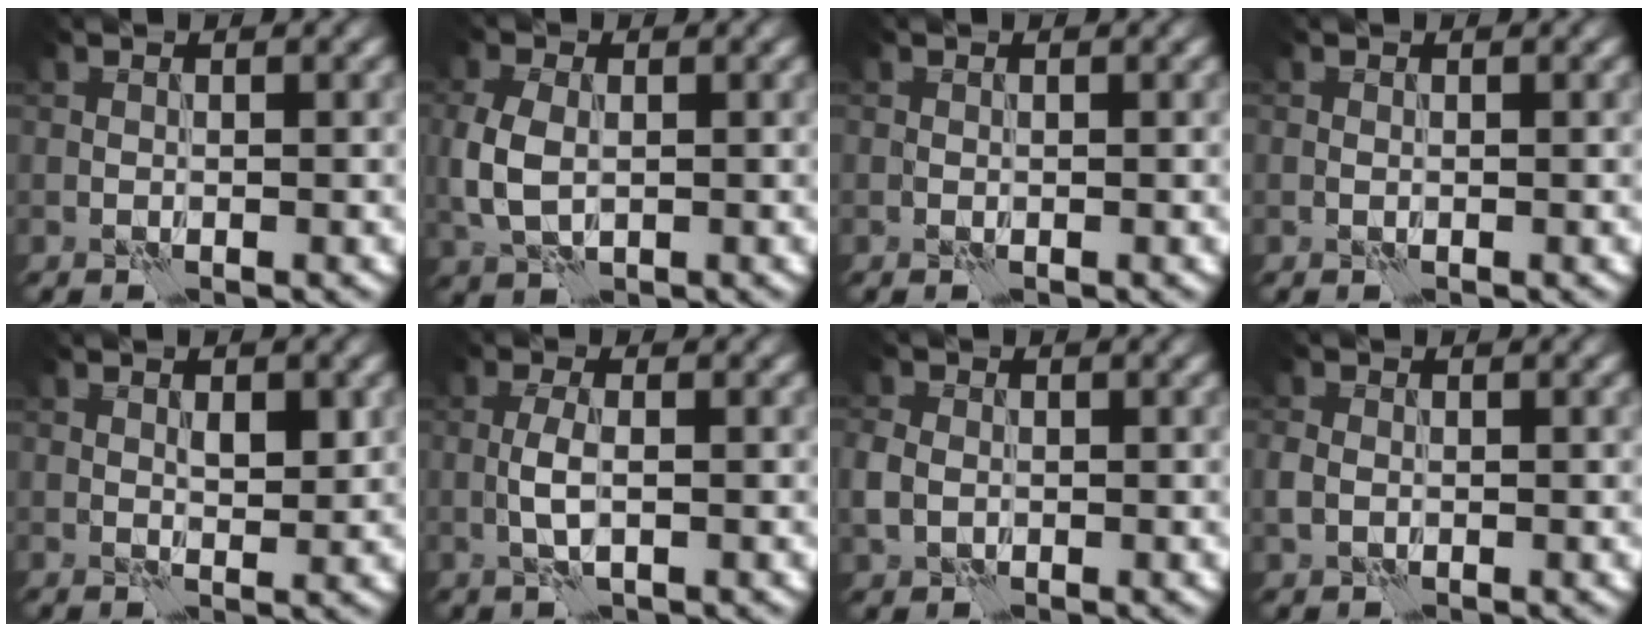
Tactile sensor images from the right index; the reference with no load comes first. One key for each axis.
{"total": 4.0, "fx": -0.1, "fy": 2.7, "fz": 3.0, "tx": -0.083, "ty": 0.000, "tz": -0.001}
{"total": 0.0}
{"total": 0.0}
{"total": 2.0, "fx": 0.7, "fy": 0.9, "fz": 1.6, "tx": -0.023, "ty": 0.001, "tz": 0.014}
{"total": 2.2, "fx": -0.3, "fy": 0.6, "fz": 2.1, "tx": -0.051, "ty": 0.005, "tz": -0.008}
{"total": 2.6, "fx": -0.3, "fy": 2.2, "fz": 1.5, "tx": -0.036, "ty": 0.001, "tz": -0.009}
{"total": 1.7, "fx": -0.3, "fy": 1.3, "fz": 1.0, "tx": -0.025, "ty": 0.001, "tz": -0.008}